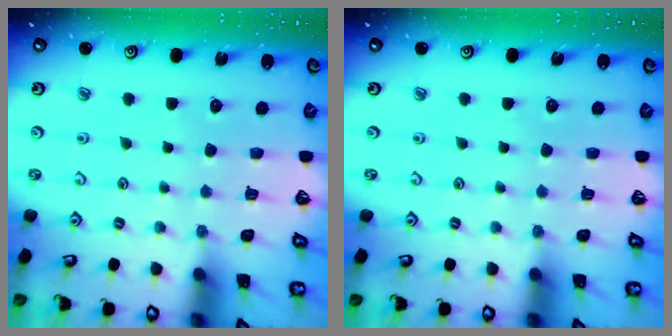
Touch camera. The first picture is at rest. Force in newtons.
{"total": 0.0}